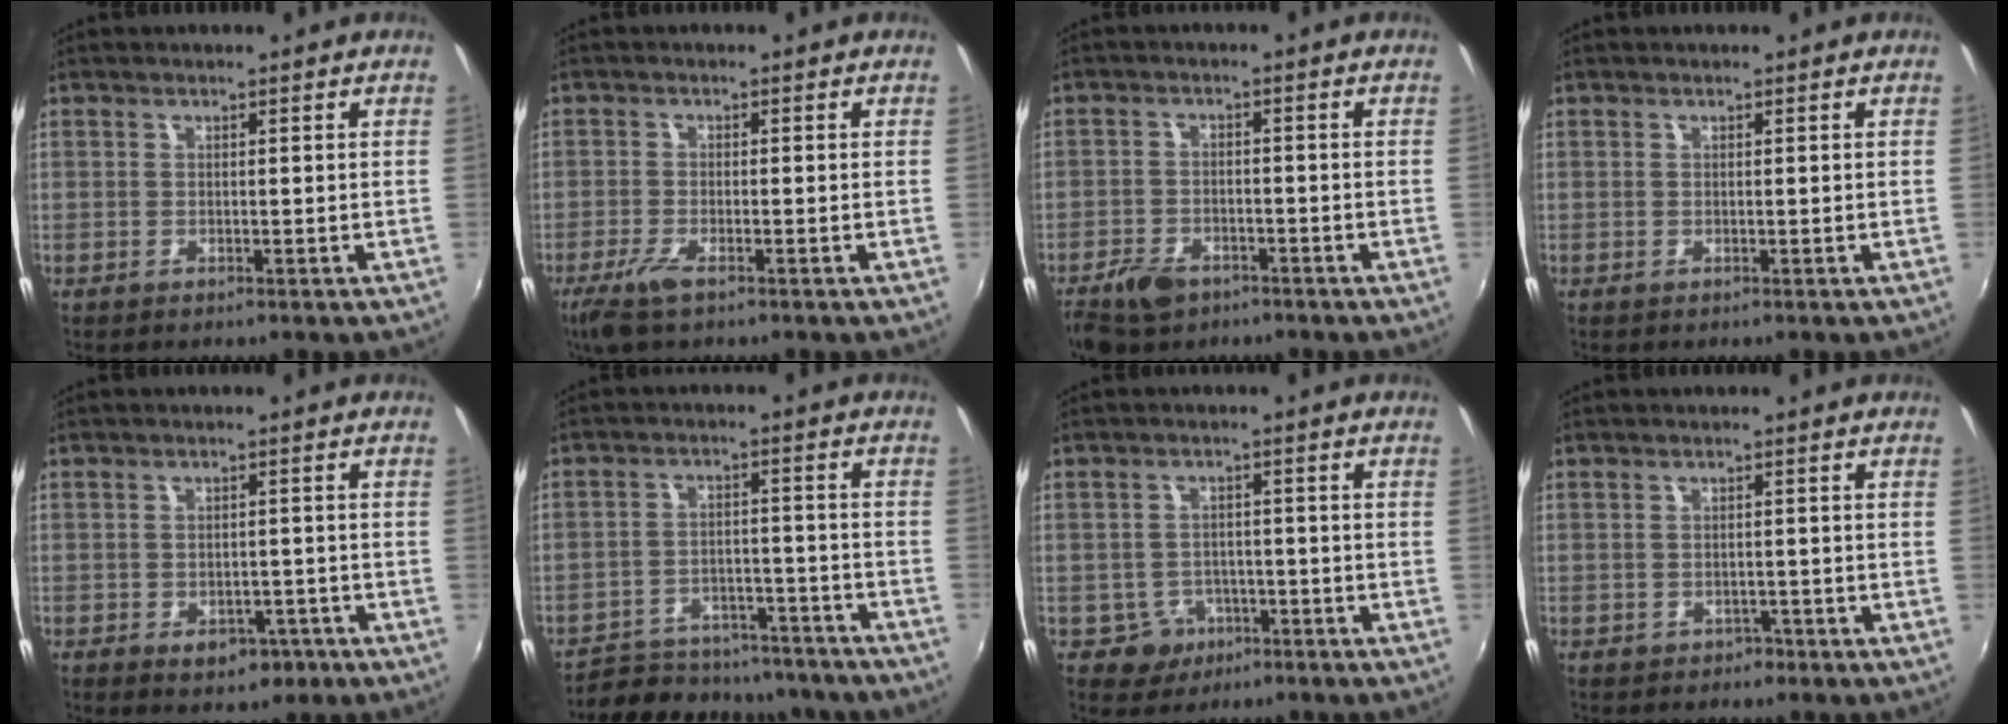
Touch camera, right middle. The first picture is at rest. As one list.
[{"total": 4.5, "force": [-2.9, 0.9, 3.2], "torque": [-0.081, -0.013, -0.057]}, {"total": 7.1, "force": [-4.9, 4.0, 3.1], "torque": [-0.089, -0.003, -0.083]}, {"total": 0.0}, {"total": 5.5, "force": [-3.1, 3.6, 2.8], "torque": [-0.055, -0.005, -0.034]}, {"total": 22.1, "force": [-19.1, 7.9, 7.9], "torque": [-0.164, 0.011, -0.246]}, {"total": 4.7, "force": [-2.5, 4.0, 0.5], "torque": [-0.023, 0.011, -0.031]}, {"total": 2.1, "force": [-1.4, 1.5, 0.4], "torque": [-0.010, -0.001, -0.016]}]